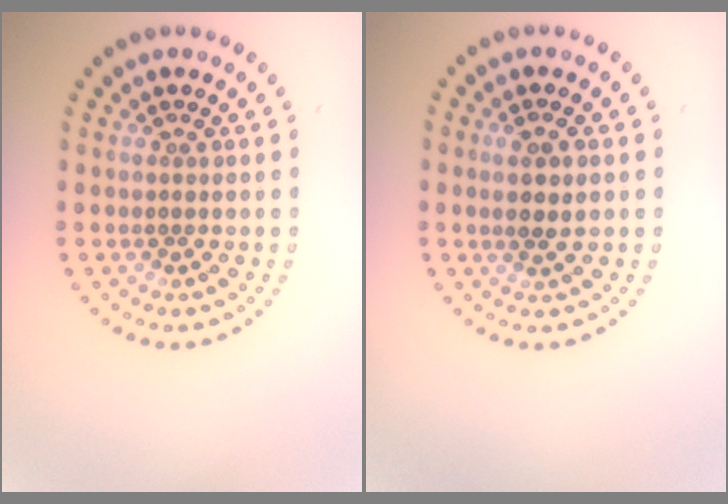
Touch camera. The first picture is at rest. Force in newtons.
{"total": 2.2, "press": 2.1, "slide": 0.6}